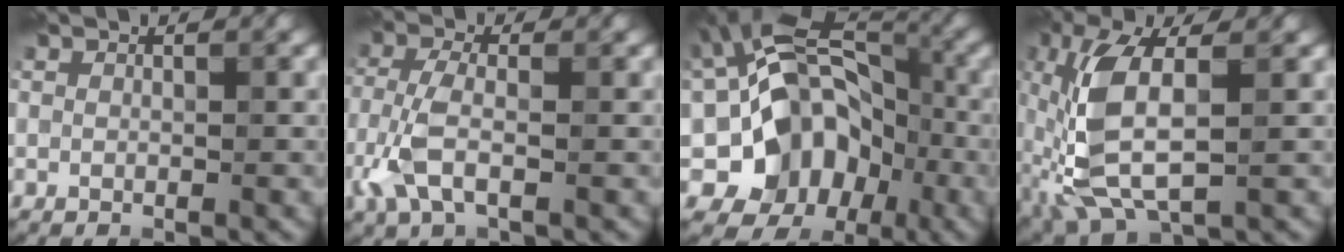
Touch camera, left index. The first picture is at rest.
{"total": 3.8, "force": [-1.5, 1.6, 3.2], "torque": [-0.083, 0.003, -0.036]}
{"total": 12.3, "force": [-2.6, 9.6, 7.2], "torque": [-0.096, 0.012, -0.055]}
{"total": 7.7, "force": [-0.8, 3.3, 6.9], "torque": [-0.172, 0.004, -0.016]}